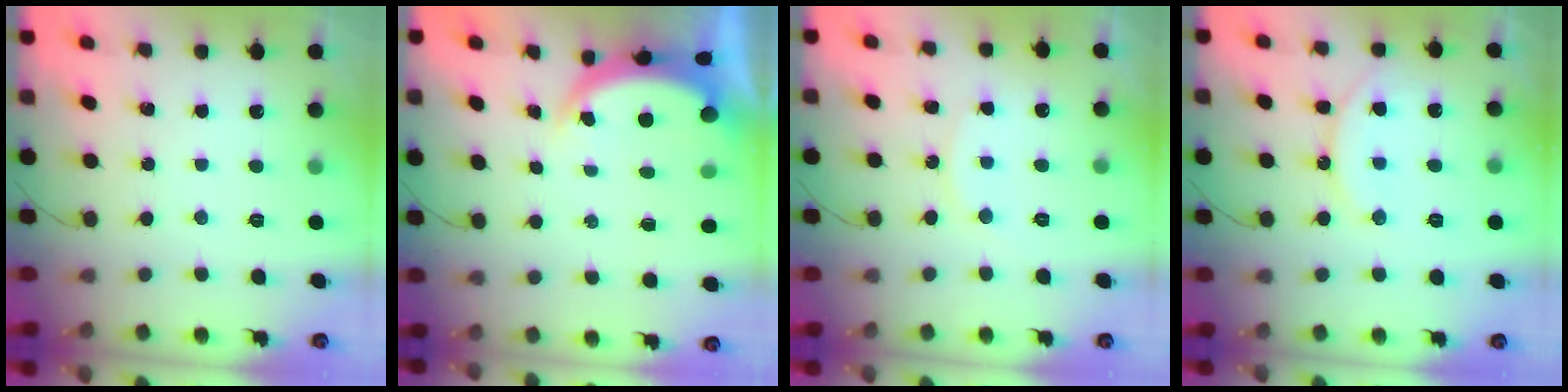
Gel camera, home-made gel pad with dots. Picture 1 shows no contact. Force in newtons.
{"total": 4.7, "press": 4.6, "slide": 0.3}
{"total": 7.0, "press": 7.0, "slide": 0.3}
{"total": 12.7, "press": 12.6, "slide": 1.1}